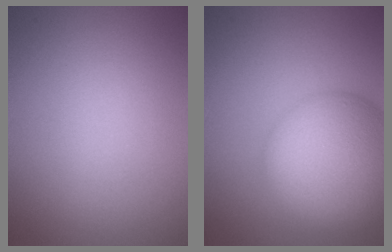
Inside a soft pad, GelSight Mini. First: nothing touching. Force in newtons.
{"total": 11.4, "press": 11.3, "slide": 0.5}